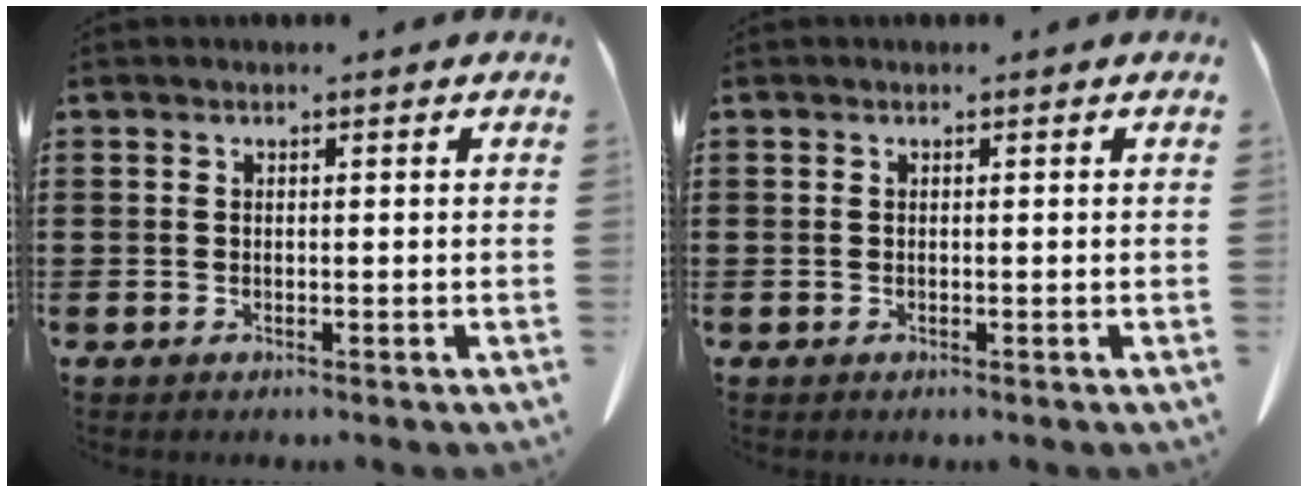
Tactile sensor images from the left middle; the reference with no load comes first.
{"total": 0.0}